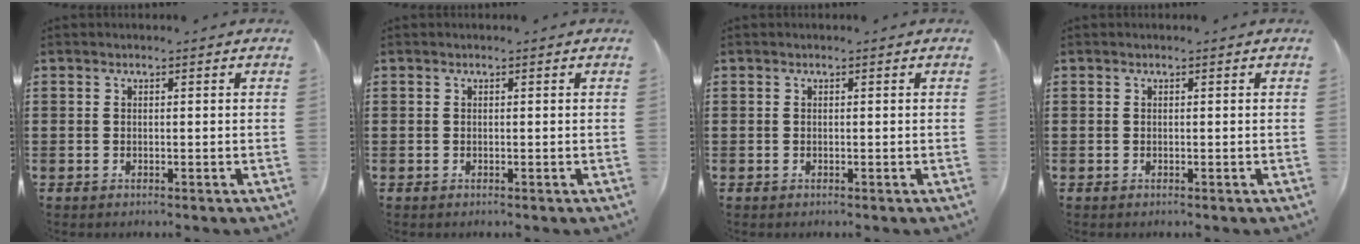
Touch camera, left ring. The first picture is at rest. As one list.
[{"total": 0.0}, {"total": 0.0}, {"total": 0.0}]